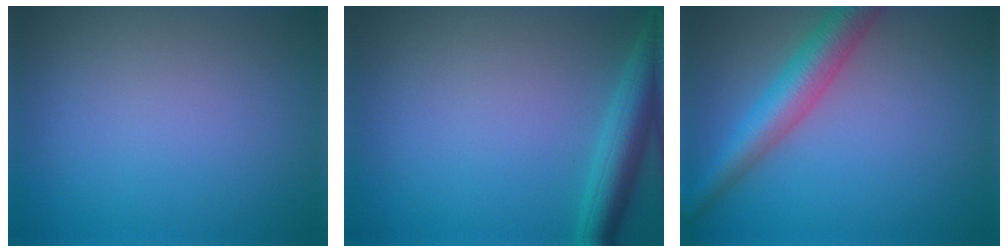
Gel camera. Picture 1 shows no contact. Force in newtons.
{"total": 4.2, "press": 4.2, "slide": 0.2}
{"total": 5.1, "press": 5.1, "slide": 0.1}